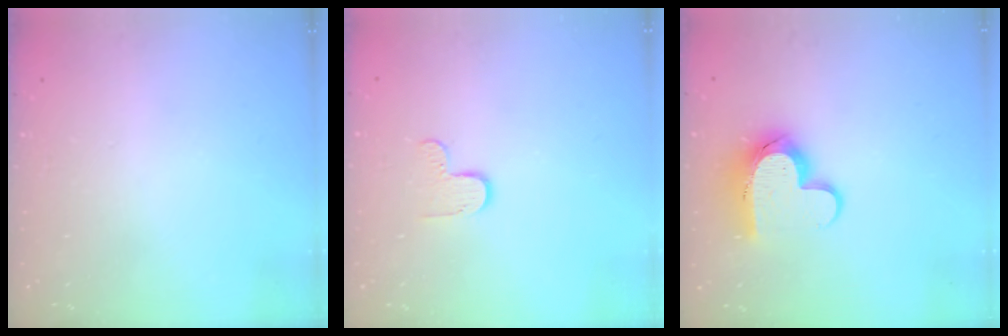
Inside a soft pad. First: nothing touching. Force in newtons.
{"total": 4.7, "press": 4.7, "slide": 0.4}
{"total": 12.4, "press": 12.3, "slide": 1.0}